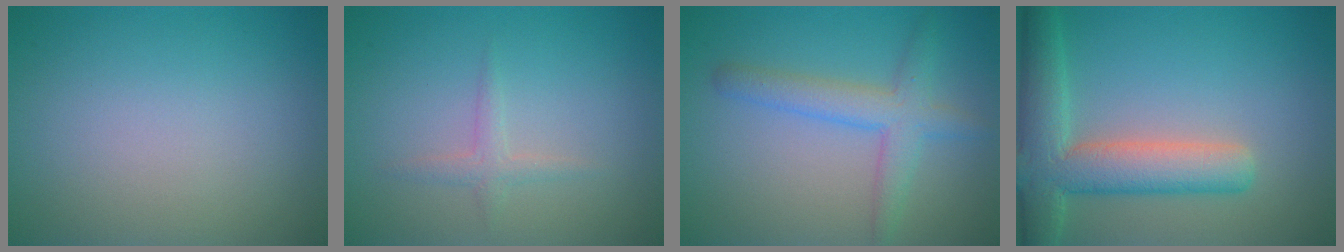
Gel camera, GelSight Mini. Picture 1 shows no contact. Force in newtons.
{"total": 1.3, "press": 1.3, "slide": 0.1}
{"total": 3.6, "press": 3.6, "slide": 0.1}
{"total": 7.0, "press": 7.0, "slide": 0.5}